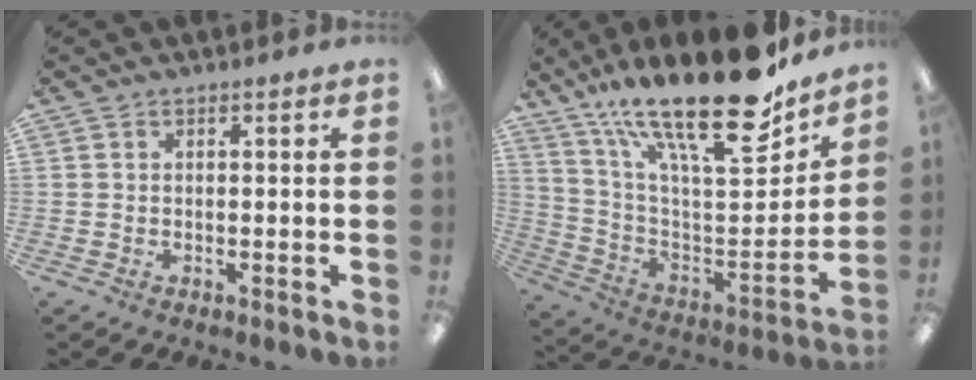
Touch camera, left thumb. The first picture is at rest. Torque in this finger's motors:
{"motor_torque": [2.47, 0.87, 2.44, -0.33, 0.45]}